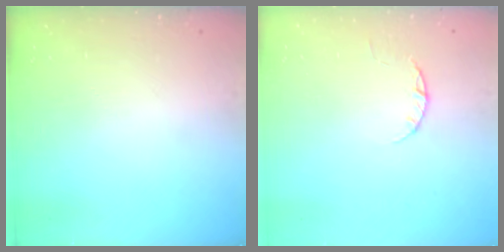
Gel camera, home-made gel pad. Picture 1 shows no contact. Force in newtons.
{"total": 2.4, "press": 2.3, "slide": 0.4}